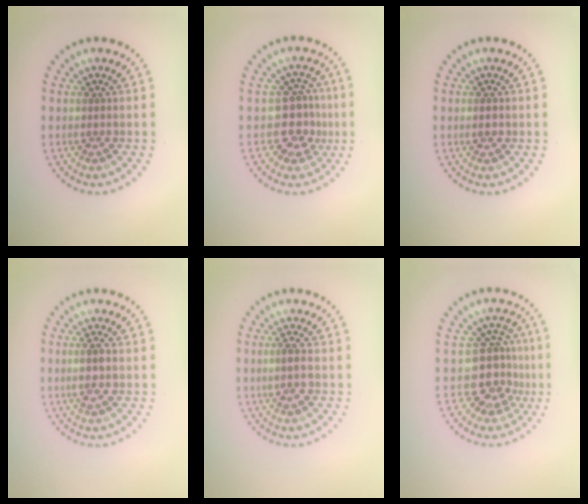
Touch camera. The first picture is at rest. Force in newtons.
{"total": 3.2, "press": 2.7, "slide": 1.6}
{"total": 1.2, "press": 1.2, "slide": 0.2}
{"total": 1.6, "press": 1.4, "slide": 0.8}
{"total": 1.7, "press": 1.6, "slide": 0.7}
{"total": 4.1, "press": 3.2, "slide": 2.5}